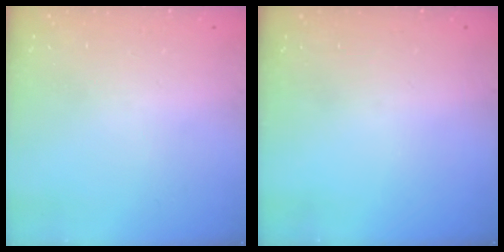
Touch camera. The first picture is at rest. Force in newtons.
{"total": 0.0}